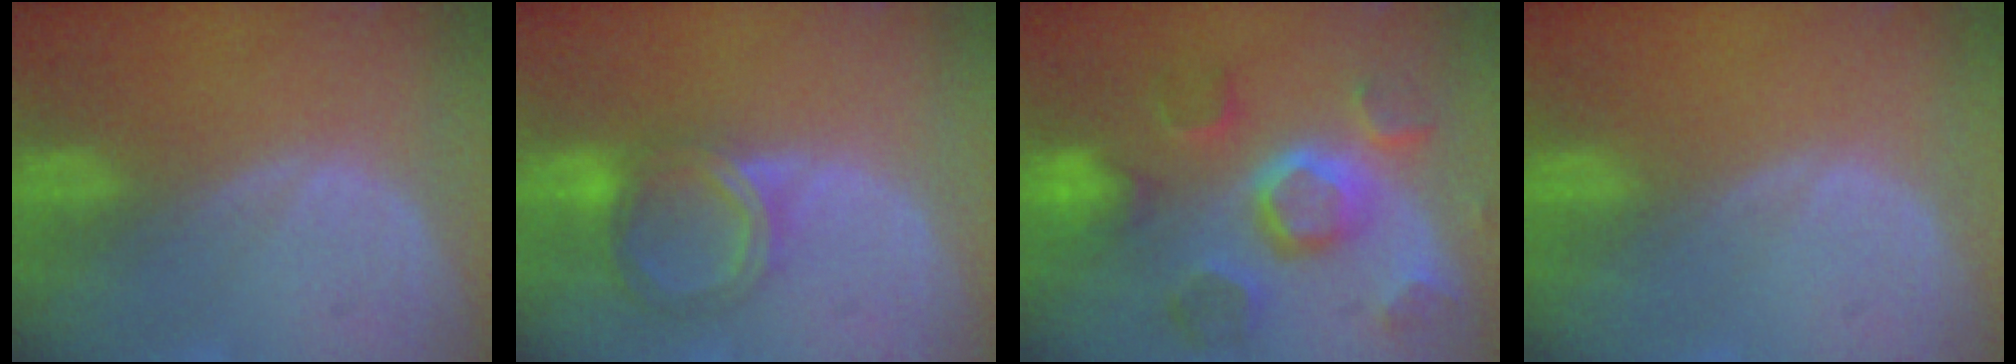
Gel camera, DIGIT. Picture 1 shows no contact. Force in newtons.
{"total": 6.5, "press": 5.7, "slide": 3.1}
{"total": 10.9, "press": 9.7, "slide": 4.9}
{"total": 0.0}